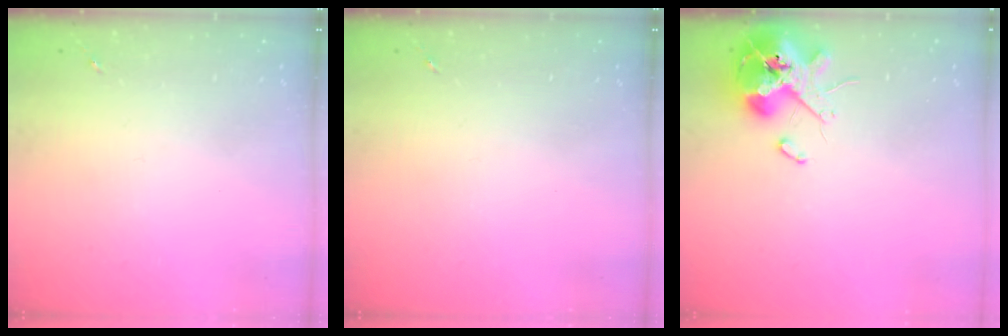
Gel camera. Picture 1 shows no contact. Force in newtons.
{"total": 0.0}
{"total": 13.9, "press": 13.7, "slide": 2.2}